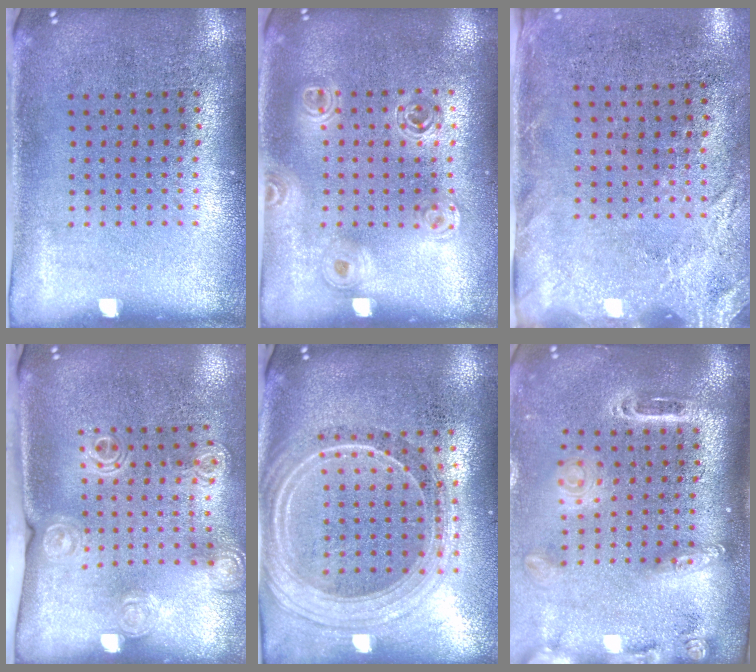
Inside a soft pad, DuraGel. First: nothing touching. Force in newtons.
{"total": 1.4, "press": 1.3, "slide": 0.6}
{"total": 2.6, "press": 2.1, "slide": 1.5}
{"total": 1.5, "press": 1.4, "slide": 0.6}
{"total": 2.4, "press": 2.0, "slide": 1.2}
{"total": 2.5, "press": 1.9, "slide": 1.7}